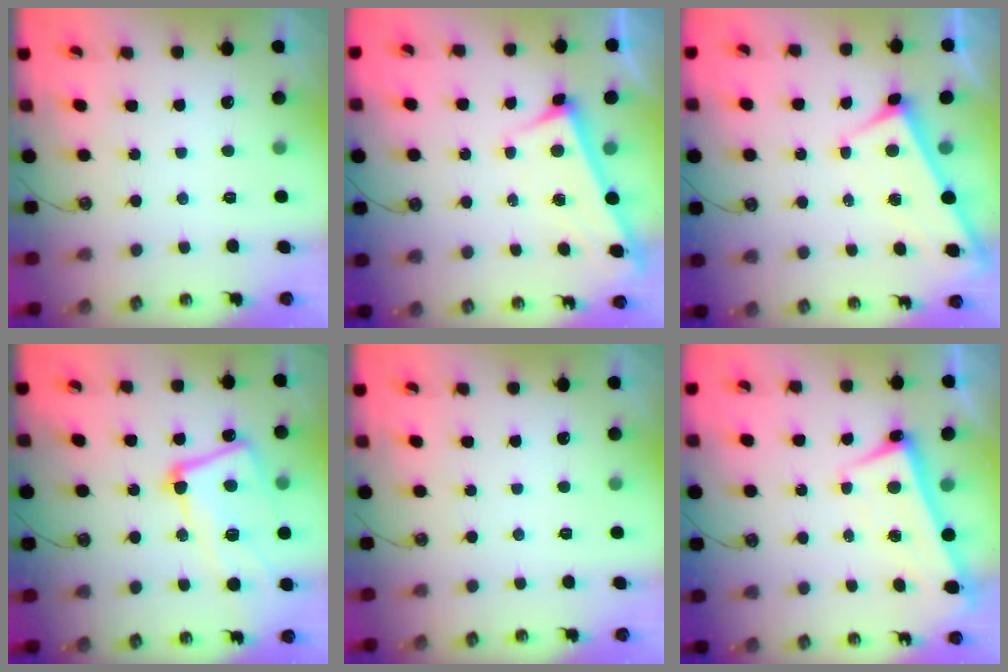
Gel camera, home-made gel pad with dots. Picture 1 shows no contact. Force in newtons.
{"total": 3.0, "press": 3.0, "slide": 0.2}
{"total": 3.0, "press": 3.0, "slide": 0.0}
{"total": 12.6, "press": 12.5, "slide": 2.0}
{"total": 0.0}
{"total": 2.4, "press": 2.3, "slide": 0.7}